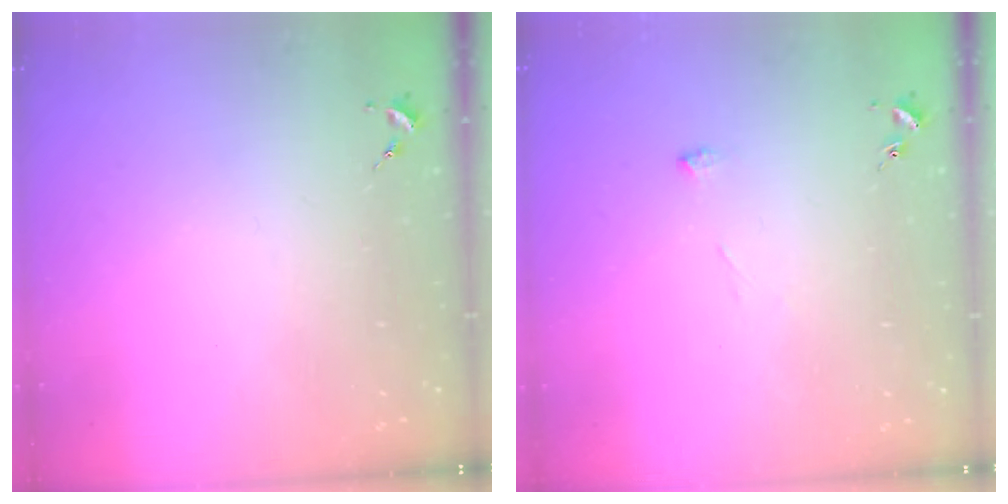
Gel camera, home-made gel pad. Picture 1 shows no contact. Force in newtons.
{"total": 5.8, "press": 5.8, "slide": 0.3}